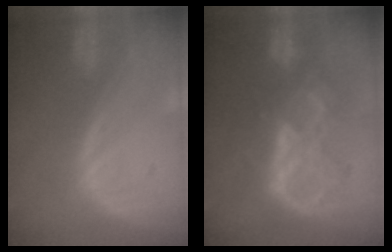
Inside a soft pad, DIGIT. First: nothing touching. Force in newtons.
{"total": 7.9, "press": 7.9, "slide": 0.6}